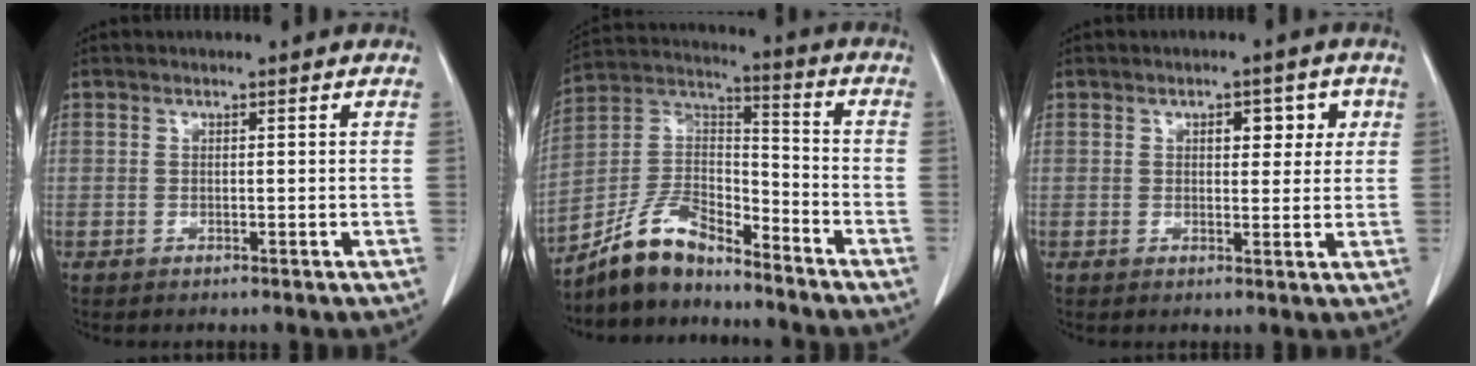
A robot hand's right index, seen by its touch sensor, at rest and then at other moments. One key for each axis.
{"total": 11.2, "fx": -9.8, "fy": 3.5, "fz": 4.2, "tx": -0.088, "ty": 0.029, "tz": -0.187}
{"total": 4.5, "fx": 1.6, "fy": 2.4, "fz": 3.4, "tx": -0.035, "ty": 0.011, "tz": 0.020}